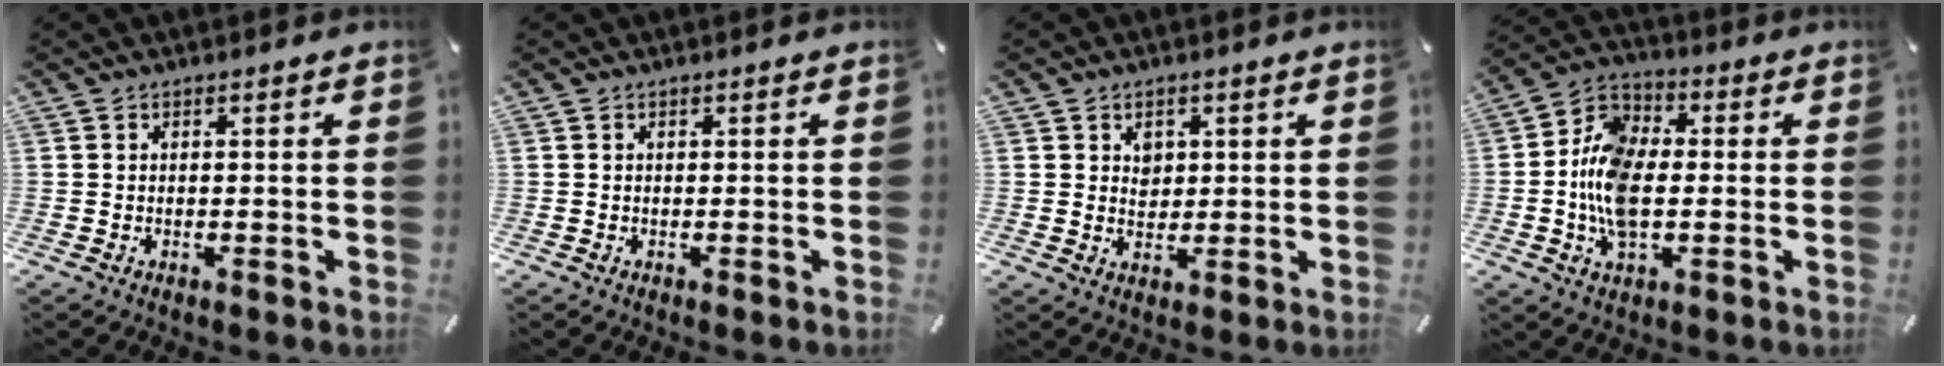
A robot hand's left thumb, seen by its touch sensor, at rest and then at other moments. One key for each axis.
{"total": 0.0}
{"total": 3.3, "fx": 1.1, "fy": 3.0, "fz": 0.9, "tx": 0.000, "ty": -0.004, "tz": 0.015}
{"total": 11.9, "fx": -2.2, "fy": 7.6, "fz": 8.9, "tx": -0.203, "ty": 0.007, "tz": -0.041}